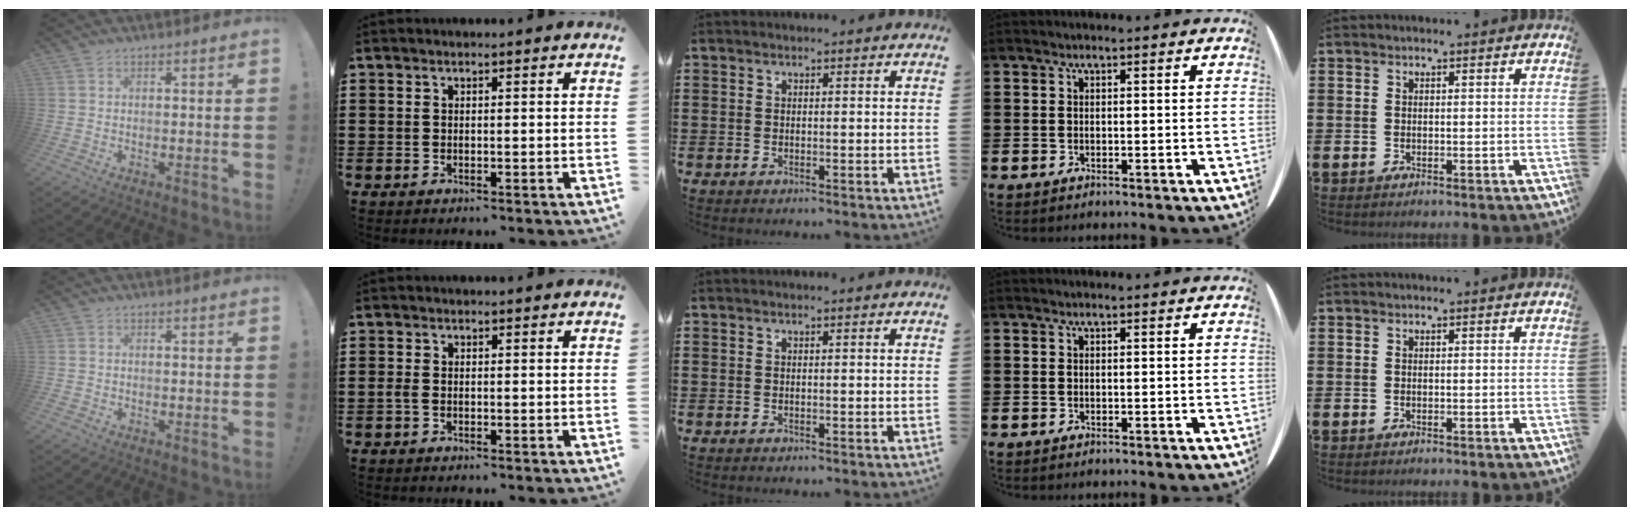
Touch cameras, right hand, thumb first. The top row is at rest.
{"thumb": {"total": 0.7, "force": [-0.6, 0.3, 0.2], "torque": [0.000, 0.001, -0.010]}, "index": {"total": 0.9, "force": [-0.4, 0.4, 0.7], "torque": [-0.023, -0.004, -0.009]}}